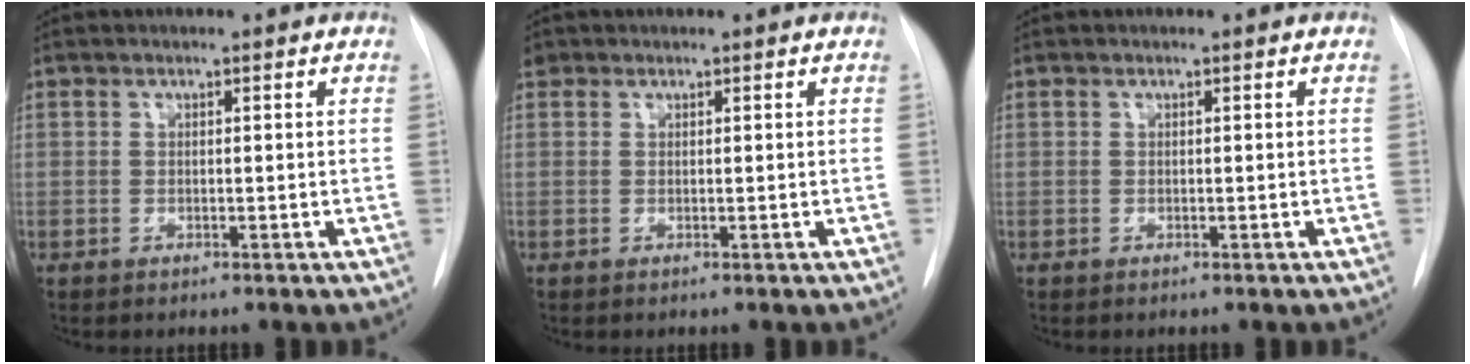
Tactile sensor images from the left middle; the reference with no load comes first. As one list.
[{"total": 0.8, "force": [0.5, 0.6, 0.0], "torque": [0.003, 0.011, 0.008]}, {"total": 0.0}]